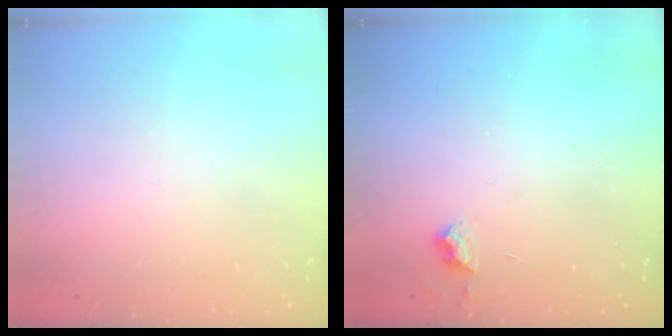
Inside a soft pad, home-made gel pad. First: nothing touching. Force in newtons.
{"total": 4.4, "press": 4.3, "slide": 0.6}